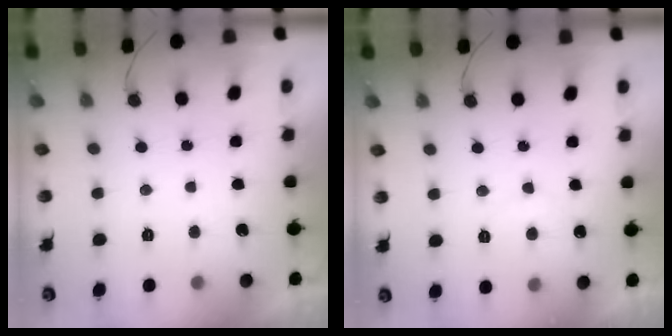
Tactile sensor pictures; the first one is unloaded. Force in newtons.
{"total": 6.7, "press": 6.7, "slide": 0.5}